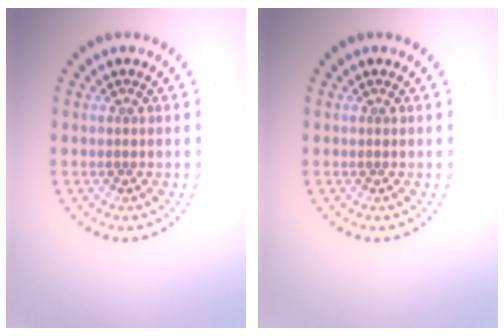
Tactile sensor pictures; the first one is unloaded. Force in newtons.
{"total": 0.0}